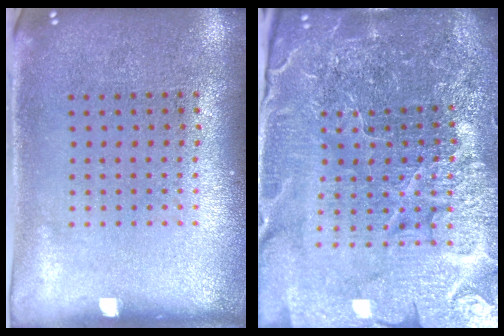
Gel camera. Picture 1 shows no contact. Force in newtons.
{"total": 6.5, "press": 5.7, "slide": 3.1}